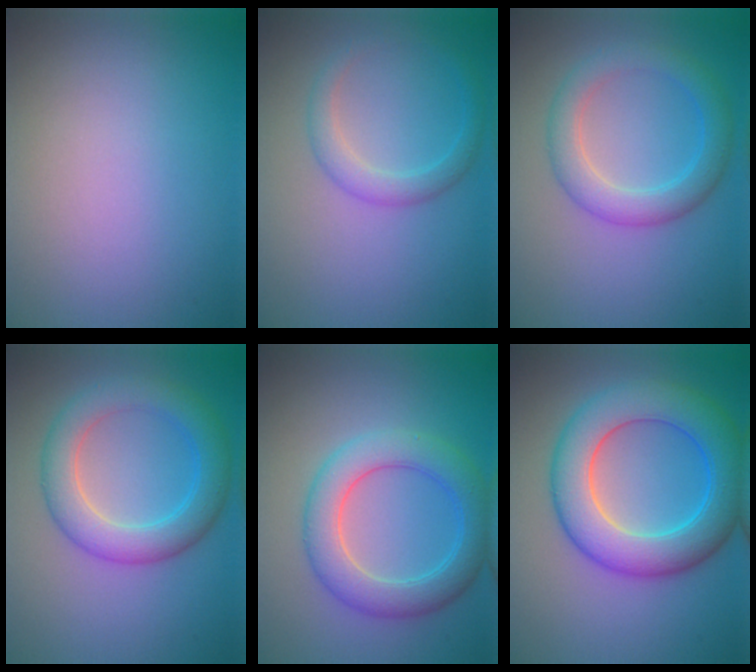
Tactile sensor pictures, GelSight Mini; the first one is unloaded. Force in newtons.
{"total": 2.3, "press": 2.3, "slide": 0.2}
{"total": 3.9, "press": 3.9, "slide": 0.1}
{"total": 5.2, "press": 5.2, "slide": 0.2}
{"total": 5.3, "press": 5.3, "slide": 0.3}
{"total": 8.3, "press": 8.3, "slide": 0.2}